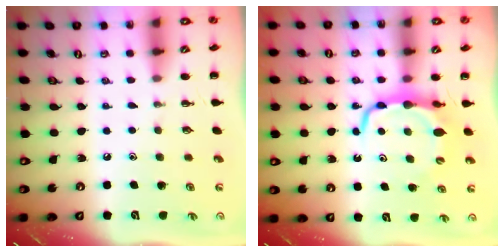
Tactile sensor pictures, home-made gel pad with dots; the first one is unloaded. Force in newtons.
{"total": 7.2, "press": 7.2, "slide": 0.4}